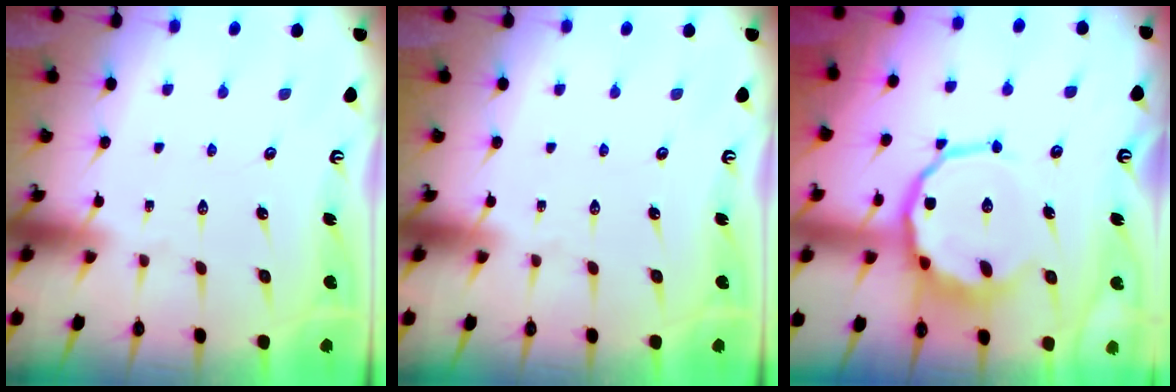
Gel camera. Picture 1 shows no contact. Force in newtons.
{"total": 0.0}
{"total": 10.7, "press": 10.1, "slide": 3.5}